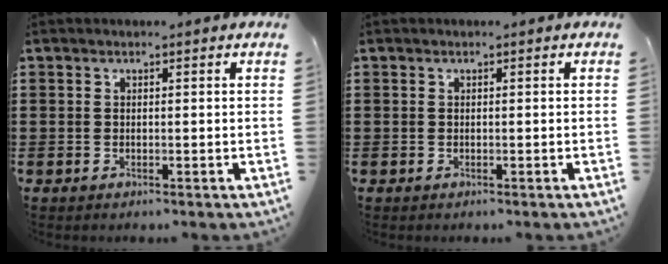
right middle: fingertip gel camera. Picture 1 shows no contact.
{"total": 0.0}